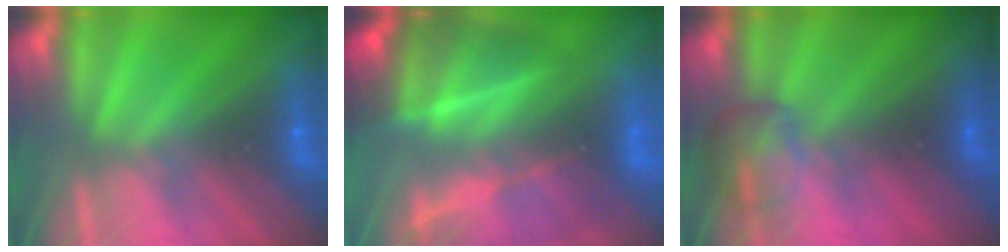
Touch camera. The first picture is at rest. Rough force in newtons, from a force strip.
{"total": 7.1}
{"total": 6.5}